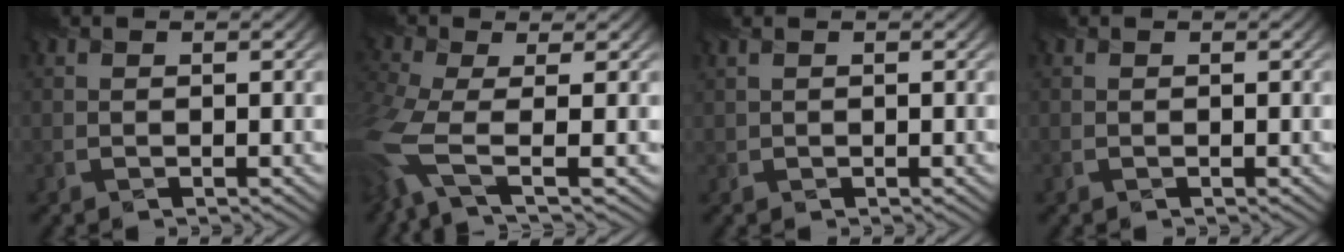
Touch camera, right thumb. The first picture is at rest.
{"total": 8.6, "force": [-2.2, 3.4, 7.6], "torque": [-0.199, -0.014, -0.055]}
{"total": 0.0}
{"total": 0.0}